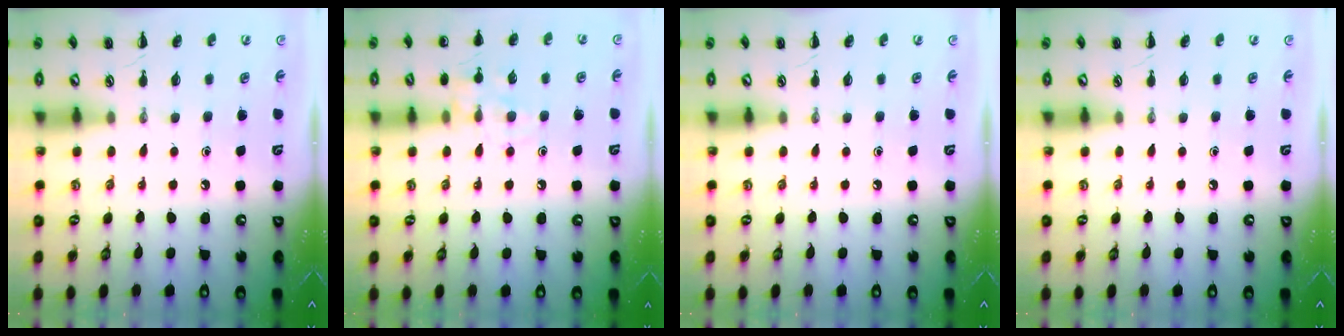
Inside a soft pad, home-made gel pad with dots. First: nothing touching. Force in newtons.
{"total": 10.1, "press": 10.0, "slide": 1.5}
{"total": 0.0}
{"total": 0.0}